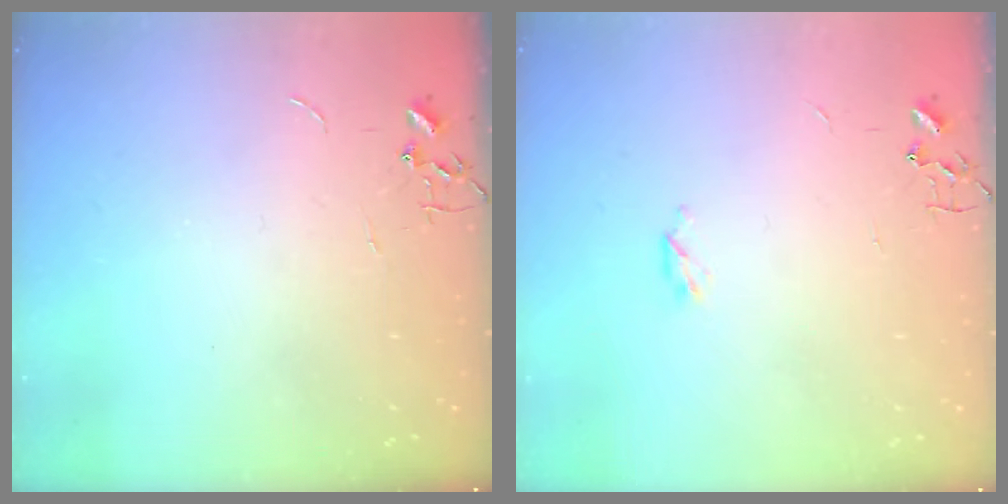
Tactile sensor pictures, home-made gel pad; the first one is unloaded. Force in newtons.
{"total": 3.3, "press": 3.2, "slide": 0.5}